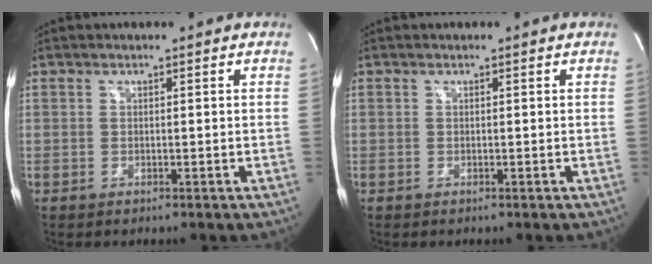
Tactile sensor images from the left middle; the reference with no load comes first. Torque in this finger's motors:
{"motor_torque": [0.00, 0.00, 0.00, 0.00]}